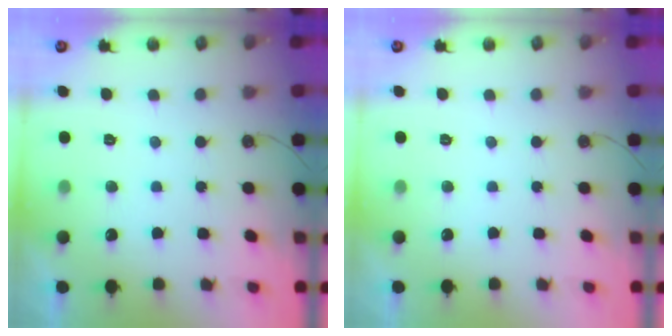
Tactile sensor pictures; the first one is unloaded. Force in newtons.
{"total": 0.0}